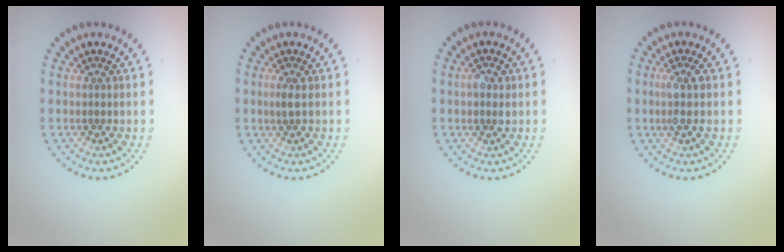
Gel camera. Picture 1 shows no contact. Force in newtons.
{"total": 0.9, "press": 0.9, "slide": 0.3}
{"total": 1.5, "press": 1.5, "slide": 0.2}
{"total": 1.8, "press": 1.6, "slide": 0.9}